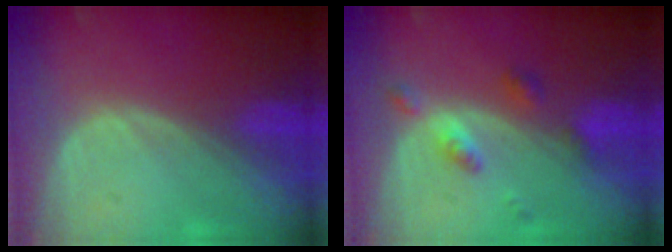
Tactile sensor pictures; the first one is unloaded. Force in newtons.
{"total": 4.2, "press": 4.1, "slide": 0.8}